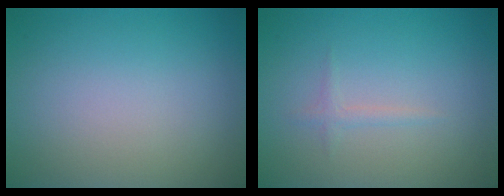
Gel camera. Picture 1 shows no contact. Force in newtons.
{"total": 0.8, "press": 0.8, "slide": 0.1}